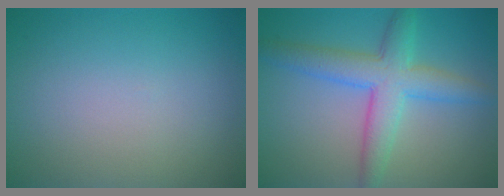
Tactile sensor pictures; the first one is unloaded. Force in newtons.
{"total": 5.5, "press": 5.5, "slide": 0.0}